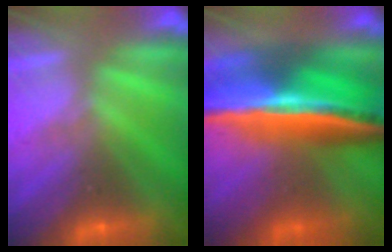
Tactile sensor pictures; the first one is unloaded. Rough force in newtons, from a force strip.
{"total": 7.7}